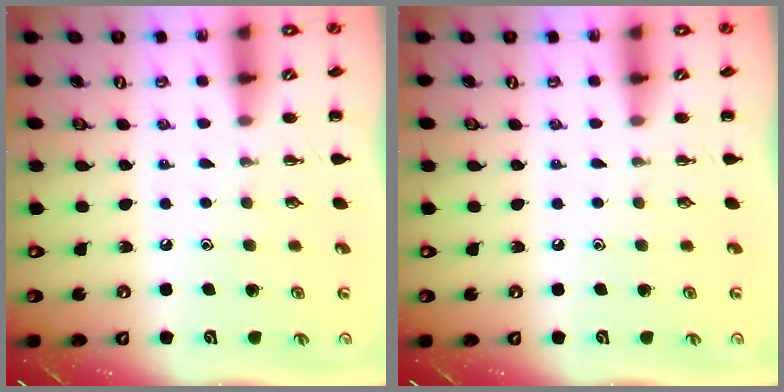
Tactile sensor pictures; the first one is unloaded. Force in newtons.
{"total": 0.0}